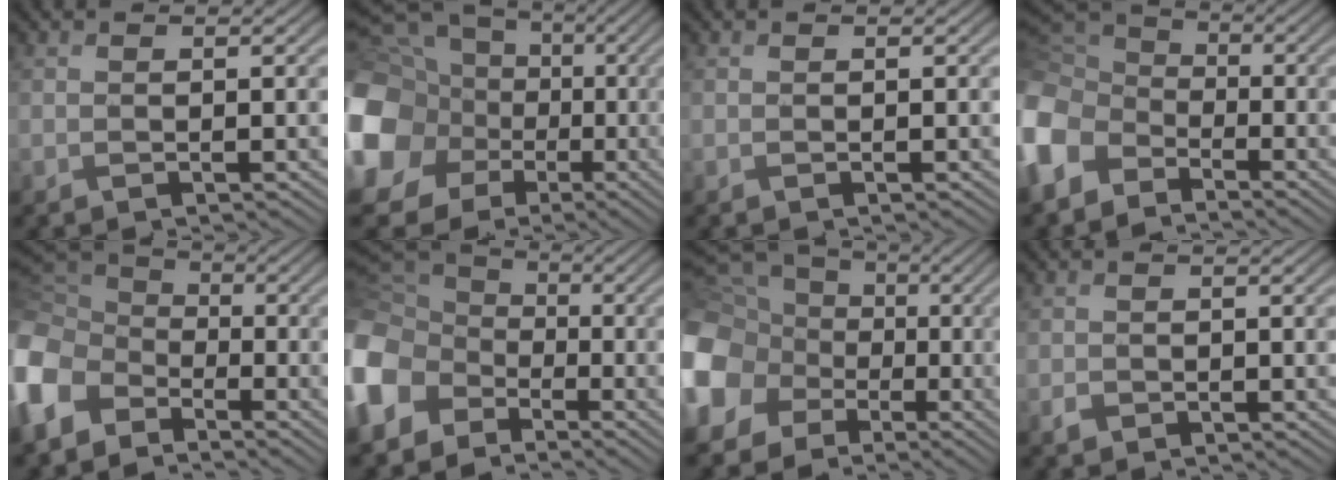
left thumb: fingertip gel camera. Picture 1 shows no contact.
{"total": 20.1, "force": [-1.1, 17.8, 9.3], "torque": [-0.259, -0.013, -0.049]}
{"total": 0.0}
{"total": 11.2, "force": [-4.8, 8.2, 6.1], "torque": [-0.196, -0.027, -0.108]}
{"total": 11.6, "force": [-4.9, 8.4, 6.5], "torque": [-0.210, -0.028, -0.109]}
{"total": 14.4, "force": [-5.2, 11.0, 7.7], "torque": [-0.247, -0.038, -0.113]}
{"total": 15.7, "force": [-2.6, 13.7, 7.3], "torque": [-0.224, -0.024, -0.073]}
{"total": 1.0, "force": [-0.4, 0.8, 0.4], "torque": [-0.007, -0.004, -0.011]}